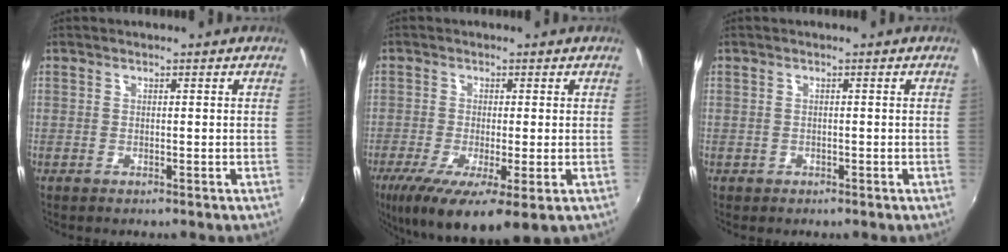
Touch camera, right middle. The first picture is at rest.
{"total": 11.3, "force": [-5.3, 2.2, 9.7], "torque": [-0.189, -0.044, -0.086]}
{"total": 0.7, "force": [-0.3, 0.6, 0.0], "torque": [-0.002, 0.000, -0.001]}